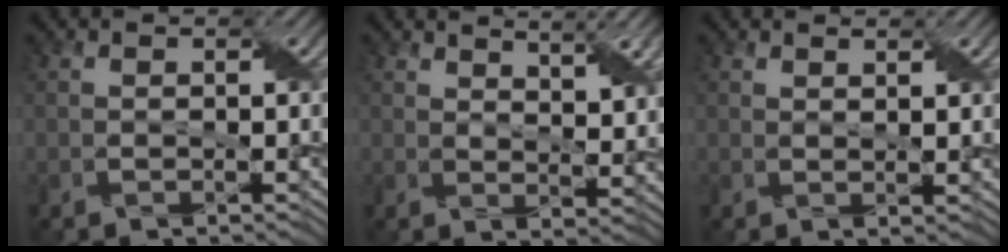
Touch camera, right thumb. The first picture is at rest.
{"total": 6.1, "force": [4.1, 0.7, 4.5], "torque": [-0.075, 0.003, 0.079]}
{"total": 1.5, "force": [1.1, -0.7, 0.7], "torque": [-0.014, -0.002, 0.029]}